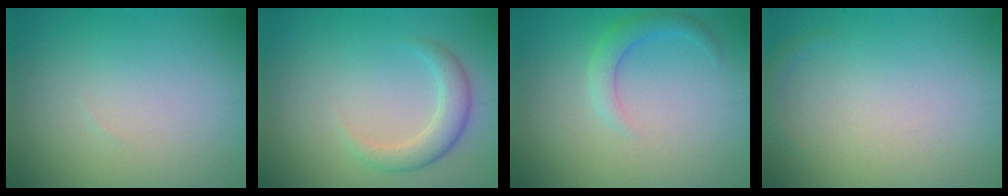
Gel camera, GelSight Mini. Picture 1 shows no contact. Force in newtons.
{"total": 2.7, "press": 2.7, "slide": 0.2}
{"total": 2.2, "press": 2.1, "slide": 0.2}
{"total": 0.6, "press": 0.6, "slide": 0.1}